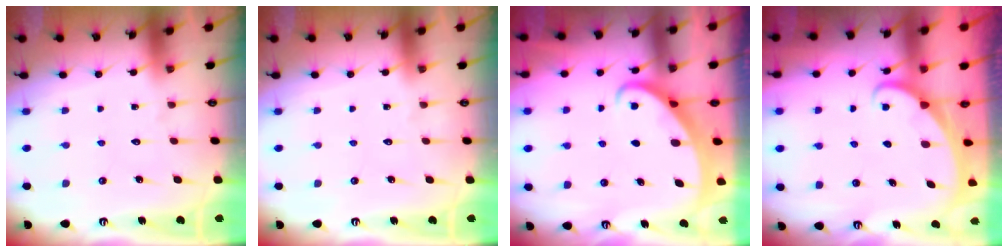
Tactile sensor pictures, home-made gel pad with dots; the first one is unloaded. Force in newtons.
{"total": 0.0}
{"total": 2.5, "press": 2.5, "slide": 0.3}
{"total": 1.7, "press": 1.7, "slide": 0.1}